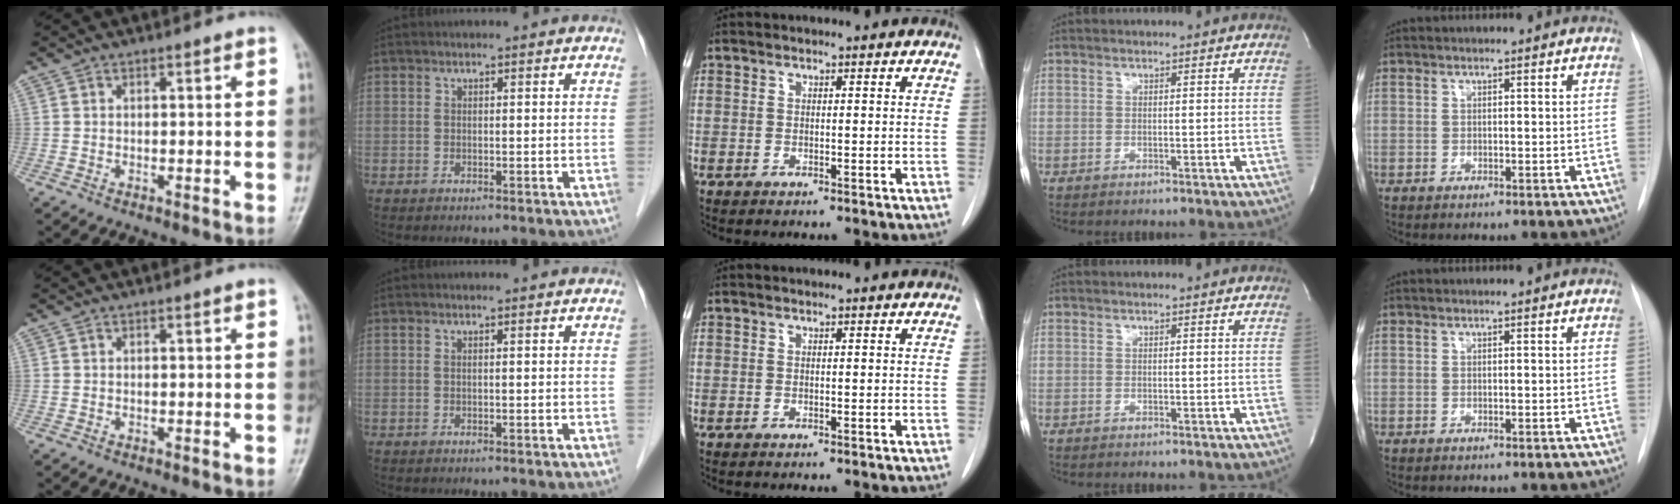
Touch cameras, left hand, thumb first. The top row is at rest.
{}